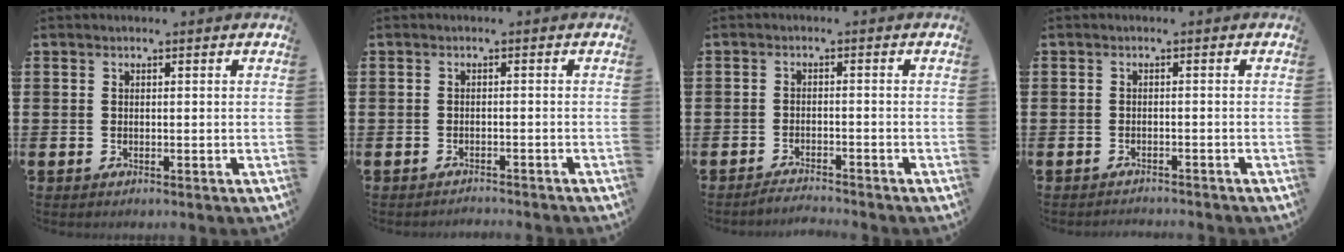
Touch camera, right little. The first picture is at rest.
{"total": 1.0, "force": [-1.0, -0.1, 0.0], "torque": [-0.002, 0.002, -0.022]}
{"total": 1.9, "force": [-1.8, -0.2, 0.2], "torque": [-0.005, 0.004, -0.037]}
{"total": 1.0, "force": [-1.0, -0.1, -0.1], "torque": [-0.001, 0.002, -0.021]}